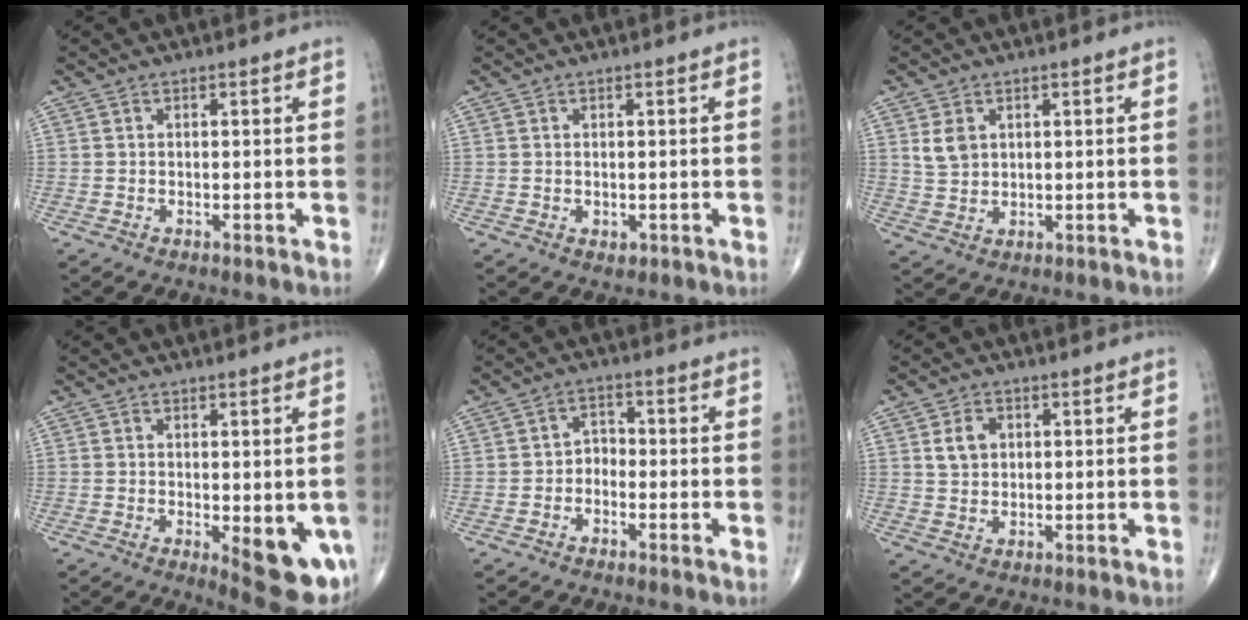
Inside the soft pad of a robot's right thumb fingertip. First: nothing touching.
{"total": 1.2, "force": [-0.3, 0.8, 0.8], "torque": [-0.008, -0.003, -0.002]}
{"total": 4.0, "force": [1.5, 2.9, 2.3], "torque": [-0.037, -0.006, 0.036]}
{"total": 10.0, "force": [-2.5, 3.7, 8.9], "torque": [-0.095, -0.020, -0.022]}
{"total": 3.0, "force": [-1.4, 2.2, 1.5], "torque": [-0.007, 0.021, -0.034]}
{"total": 4.3, "force": [1.2, 3.3, 2.5], "torque": [-0.027, -0.001, 0.023]}